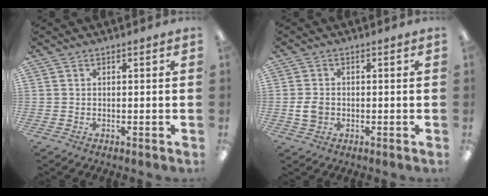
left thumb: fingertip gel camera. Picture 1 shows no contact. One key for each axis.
{"total": 4.1, "fx": -0.5, "fy": 3.3, "fz": 2.4, "tx": -0.048, "ty": 0.005, "tz": -0.009}